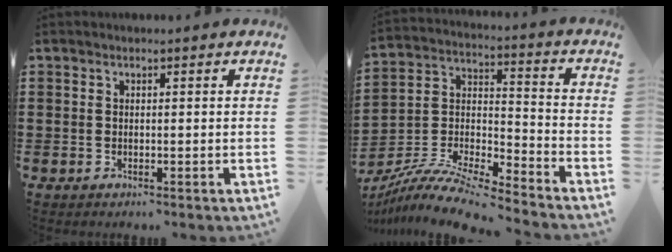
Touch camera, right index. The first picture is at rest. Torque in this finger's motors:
{"motor_torque": [0.83, 0.82, 0.06, 0.02]}